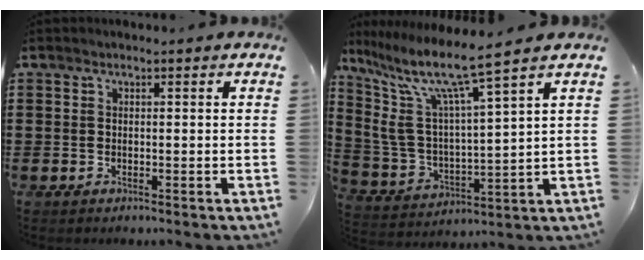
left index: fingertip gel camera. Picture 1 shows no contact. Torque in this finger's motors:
{"motor_torque": [0.97, -1.16, 0.65, 0.21]}